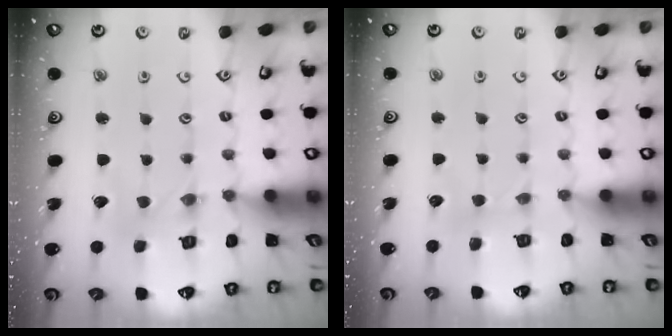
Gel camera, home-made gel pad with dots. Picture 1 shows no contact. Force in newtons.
{"total": 2.2, "press": 2.2, "slide": 0.4}